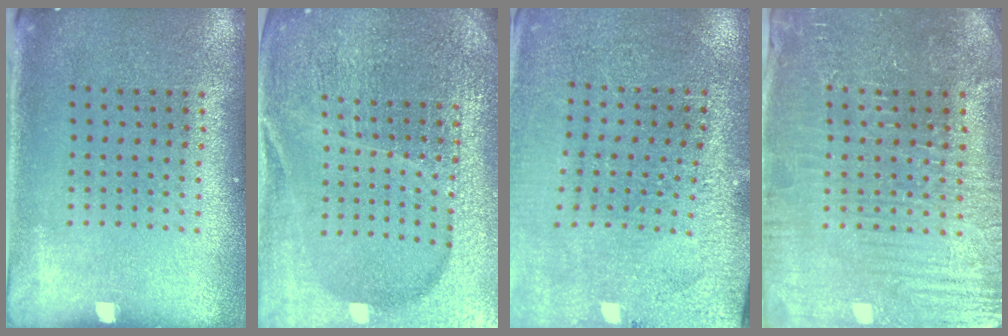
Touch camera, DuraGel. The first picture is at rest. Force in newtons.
{"total": 5.3, "press": 4.8, "slide": 2.2}
{"total": 2.8, "press": 2.8, "slide": 0.2}
{"total": 4.2, "press": 4.0, "slide": 1.0}